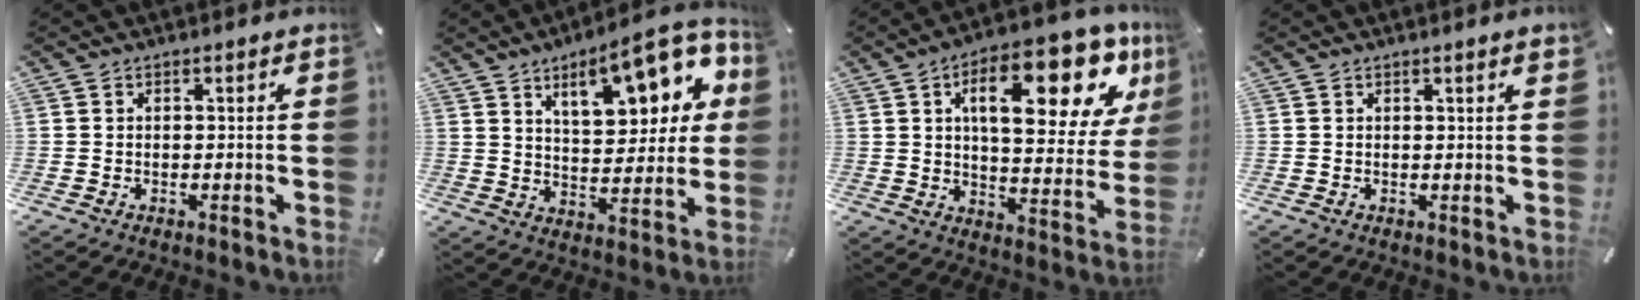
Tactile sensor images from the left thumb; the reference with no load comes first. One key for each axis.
{"total": 18.7, "fx": 9.5, "fy": 8.3, "fz": 13.8, "tx": -0.184, "ty": -0.045, "tz": 0.151}
{"total": 23.0, "fx": 10.4, "fy": 9.8, "fz": 18.0, "tx": -0.257, "ty": -0.051, "tz": 0.157}
{"total": 1.6, "fx": 0.8, "fy": 0.0, "fz": 1.4, "tx": -0.025, "ty": 0.000, "tz": 0.014}